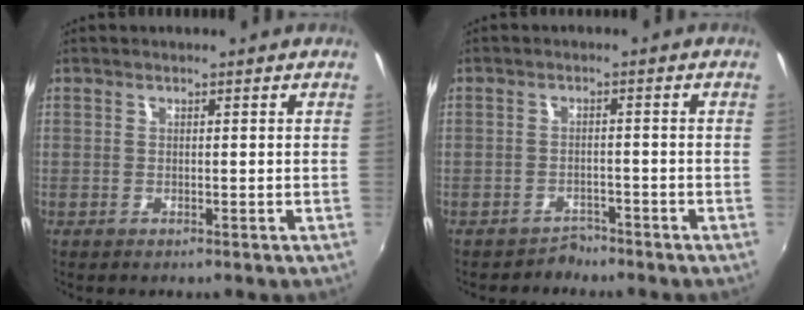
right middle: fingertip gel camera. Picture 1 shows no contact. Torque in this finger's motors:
{"motor_torque": [-0.09, -0.20, -0.04, -0.02]}